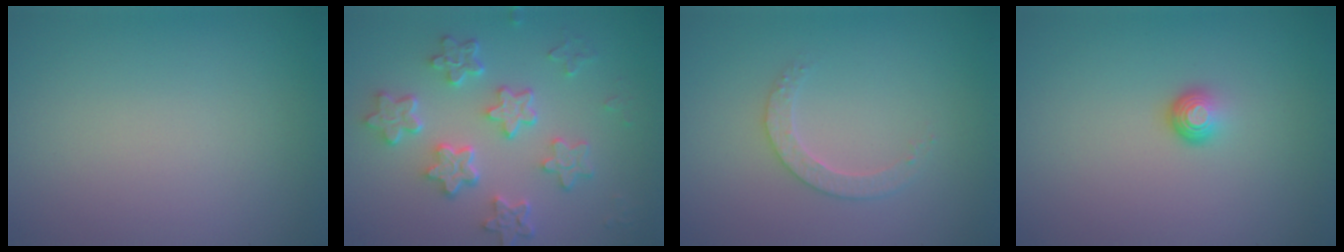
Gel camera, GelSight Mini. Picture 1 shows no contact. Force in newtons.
{"total": 5.8, "press": 4.5, "slide": 3.6}
{"total": 2.2, "press": 2.2, "slide": 0.6}
{"total": 1.6, "press": 1.0, "slide": 1.2}